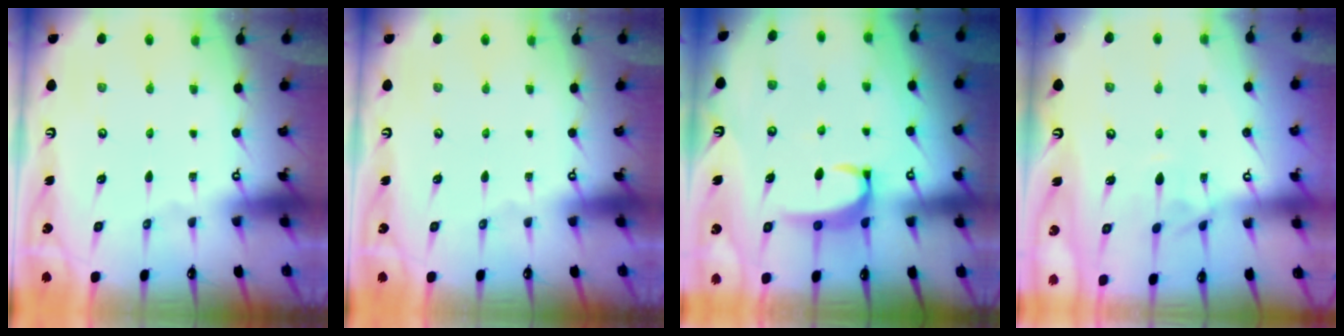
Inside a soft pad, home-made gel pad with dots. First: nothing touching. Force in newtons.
{"total": 0.0}
{"total": 3.1, "press": 3.1, "slide": 0.4}
{"total": 1.3, "press": 1.0, "slide": 0.8}